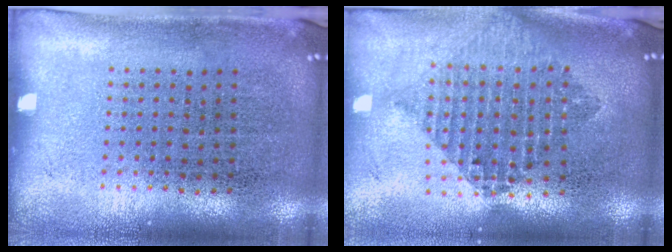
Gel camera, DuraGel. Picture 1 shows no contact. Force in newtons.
{"total": 2.2, "press": 1.7, "slide": 1.3}